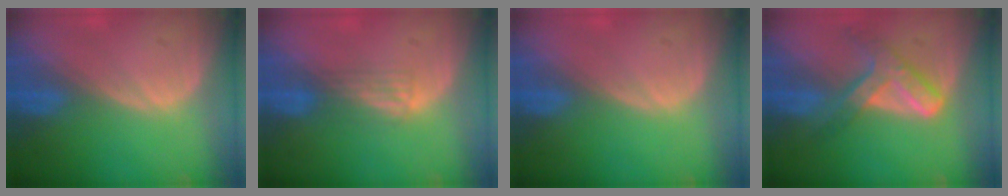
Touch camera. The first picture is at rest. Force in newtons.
{"total": 2.5, "press": 2.2, "slide": 1.3}
{"total": 0.0}
{"total": 7.2, "press": 6.1, "slide": 3.9}